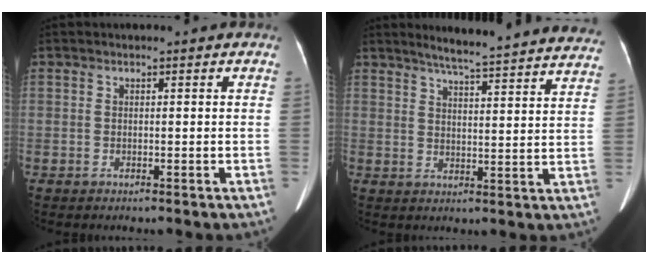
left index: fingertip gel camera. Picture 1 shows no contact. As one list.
[{"total": 24.1, "force": [22.3, 1.1, 9.0], "torque": [-0.125, -0.050, 0.263]}]